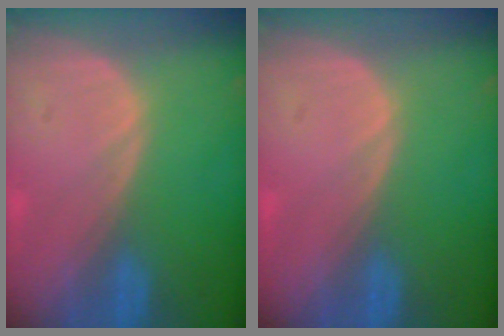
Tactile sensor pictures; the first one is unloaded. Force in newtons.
{"total": 0.0}